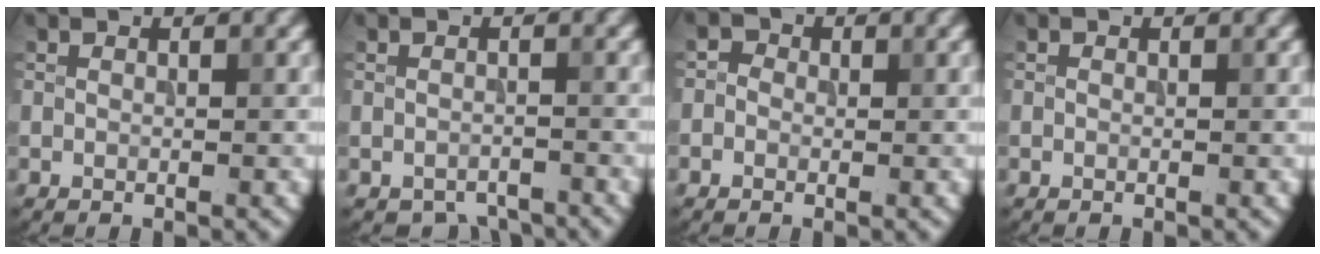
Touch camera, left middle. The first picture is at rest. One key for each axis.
{"total": 2.4, "fx": -2.2, "fy": 0.9, "fz": 0.5, "tx": -0.003, "ty": -0.006, "tz": -0.033}
{"total": 1.4, "fx": 0.0, "fy": 1.3, "fz": 0.6, "tx": 0.001, "ty": -0.001, "tz": -0.016}
{"total": 0.0}